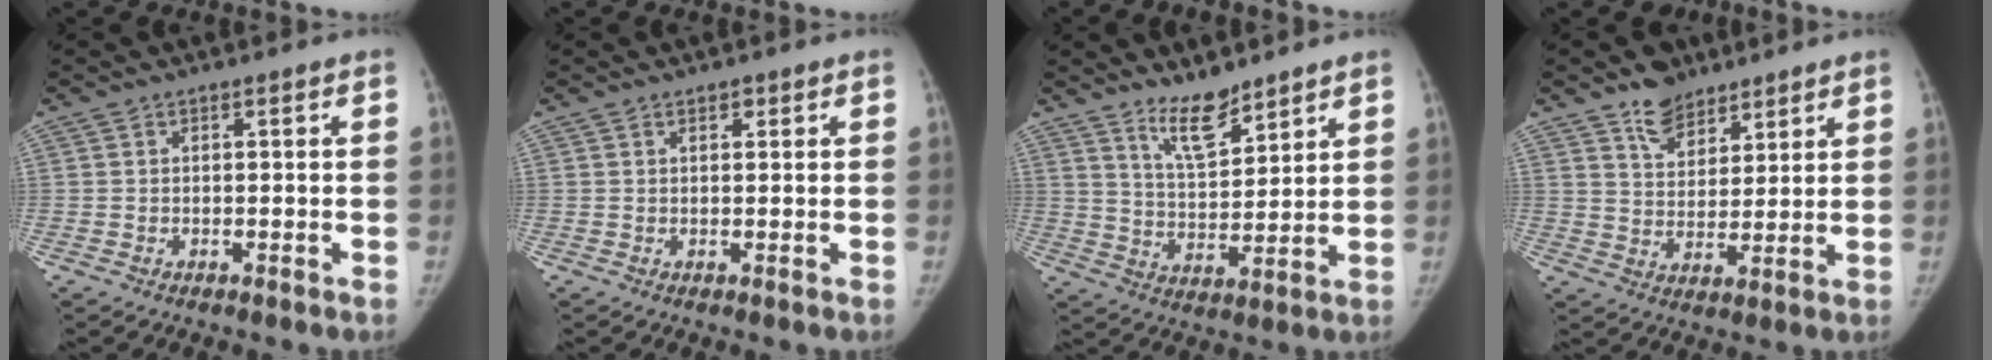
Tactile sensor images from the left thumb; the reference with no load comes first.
{"total": 1.1, "force": [0.7, 0.6, 0.5], "torque": [-0.003, -0.003, 0.009]}
{"total": 8.1, "force": [6.5, 2.6, 4.1], "torque": [-0.052, -0.060, 0.124]}
{"total": 7.9, "force": [5.8, 4.5, 2.8], "torque": [-0.016, -0.040, 0.104]}